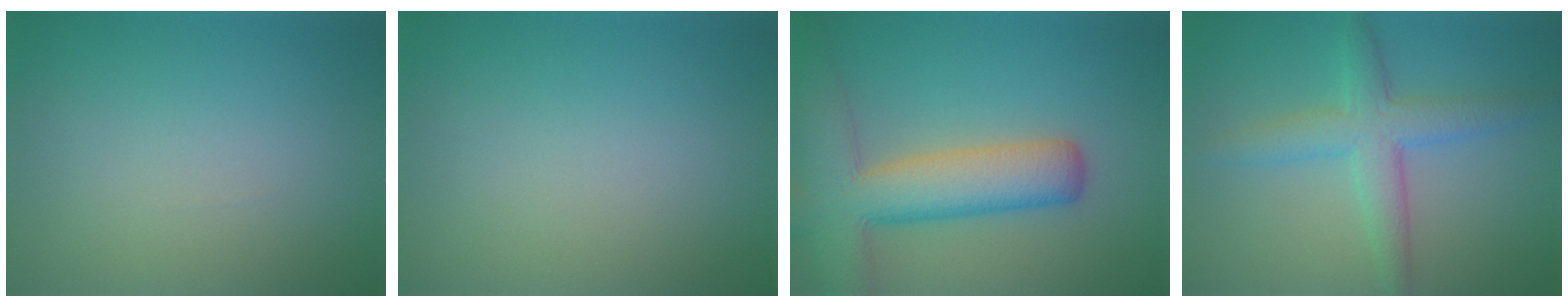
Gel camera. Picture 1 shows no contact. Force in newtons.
{"total": 0.0}
{"total": 9.4, "press": 9.4, "slide": 0.6}
{"total": 4.4, "press": 4.4, "slide": 0.2}